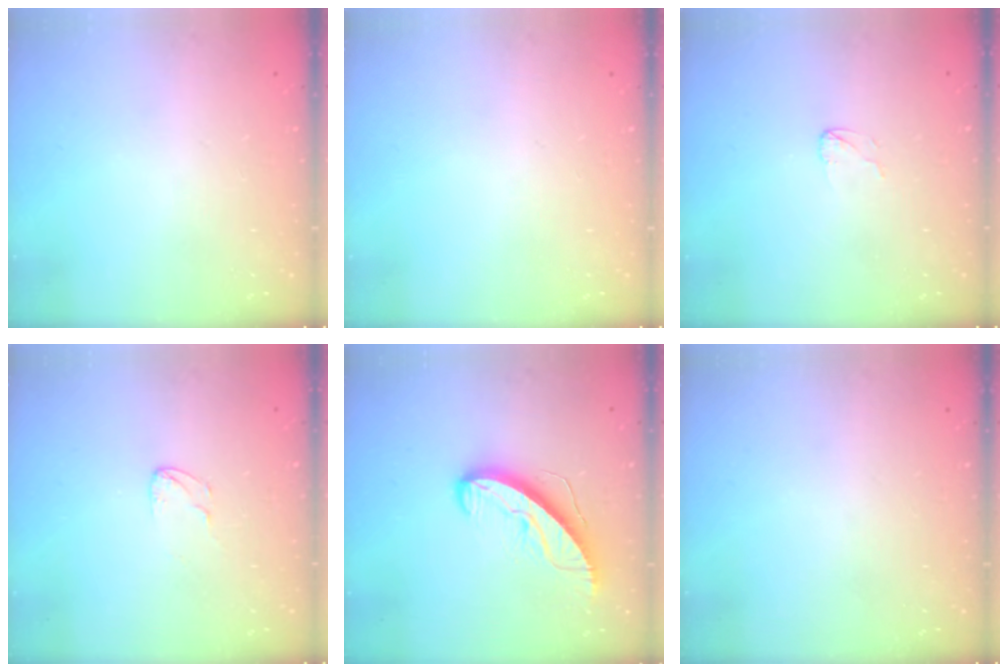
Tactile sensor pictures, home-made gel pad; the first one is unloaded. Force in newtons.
{"total": 0.0}
{"total": 2.6, "press": 2.6, "slide": 0.2}
{"total": 2.5, "press": 2.5, "slide": 0.2}
{"total": 10.5, "press": 10.4, "slide": 1.0}
{"total": 0.0}